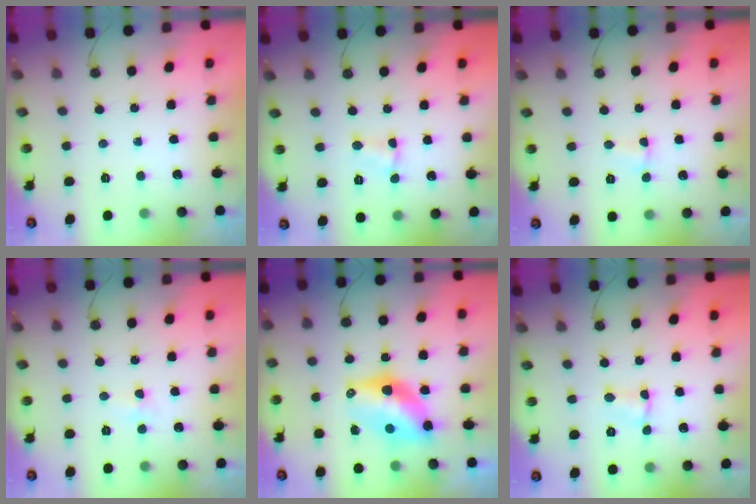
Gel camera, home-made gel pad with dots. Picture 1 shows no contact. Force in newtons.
{"total": 2.8, "press": 2.8, "slide": 0.4}
{"total": 1.7, "press": 1.6, "slide": 0.4}
{"total": 3.6, "press": 3.5, "slide": 0.9}
{"total": 11.2, "press": 11.2, "slide": 1.0}
{"total": 1.9, "press": 1.9, "slide": 0.3}